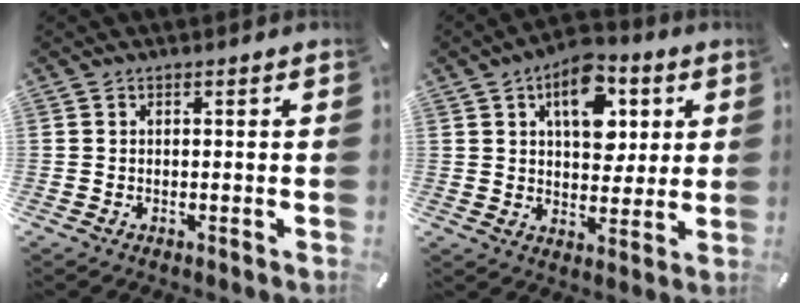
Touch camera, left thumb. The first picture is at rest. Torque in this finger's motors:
{"motor_torque": [2.20, 2.33, 1.33, -1.44, 0.47]}